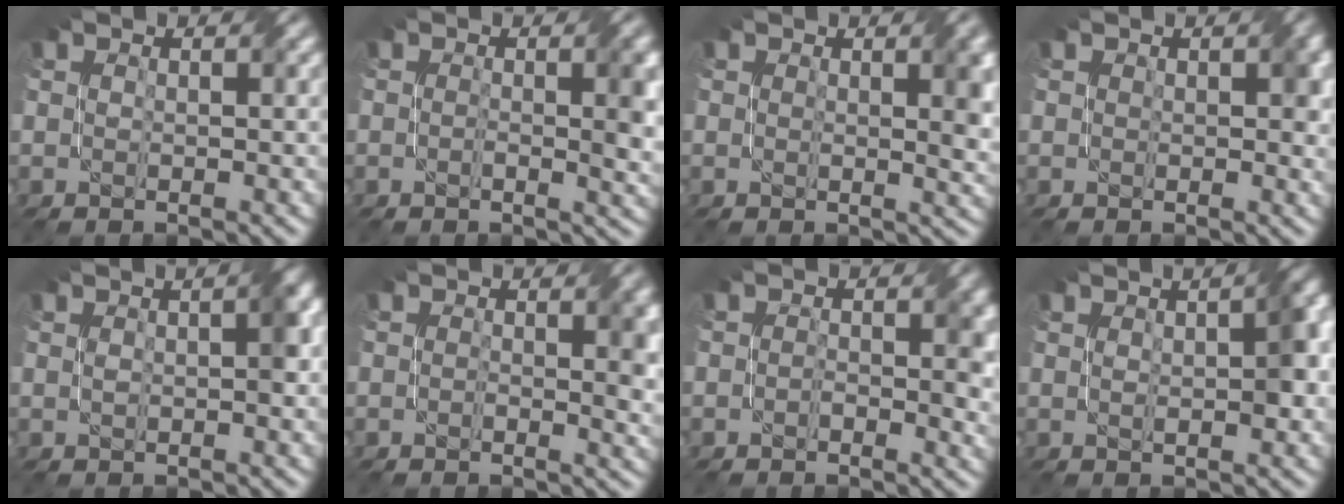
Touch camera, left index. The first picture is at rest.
{"total": 3.2, "force": [0.0, 0.9, 3.1], "torque": [-0.047, -0.001, -0.001]}
{"total": 3.3, "force": [0.8, 1.0, 3.1], "torque": [-0.038, -0.001, 0.013]}
{"total": 2.4, "force": [0.7, 1.4, 1.8], "torque": [-0.019, 0.002, 0.010]}
{"total": 2.6, "force": [0.1, 0.8, 2.4], "torque": [-0.043, 0.008, 0.003]}
{"total": 2.9, "force": [0.1, 1.3, 2.6], "torque": [-0.032, -0.001, 0.000]}
{"total": 3.1, "force": [0.0, 1.7, 2.5], "torque": [-0.029, -0.001, -0.005]}
{"total": 4.4, "force": [0.5, 1.5, 4.1], "torque": [-0.055, 0.014, 0.007]}